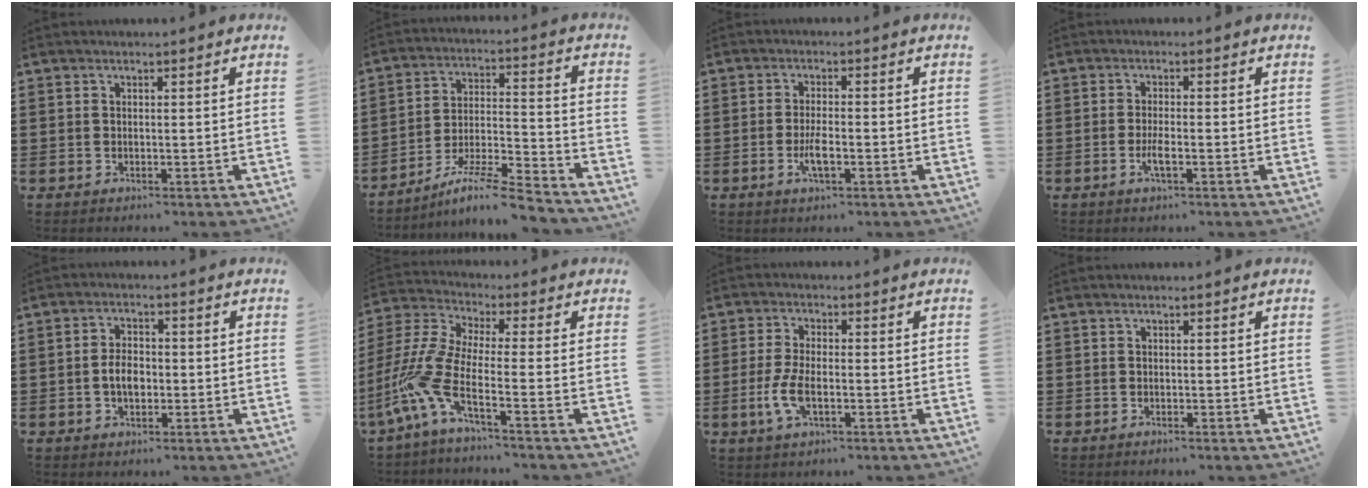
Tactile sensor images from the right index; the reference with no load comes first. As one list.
[{"total": 8.9, "force": [-7.7, 0.1, 4.4], "torque": [-0.076, 0.004, -0.149]}, {"total": 3.5, "force": [-1.3, 1.0, 3.1], "torque": [-0.067, -0.003, -0.027]}, {"total": 2.5, "force": [-1.0, 0.5, 2.2], "torque": [-0.047, -0.003, -0.020]}, {"total": 3.7, "force": [-0.7, 2.1, 3.0], "torque": [-0.050, -0.003, -0.015]}, {"total": 7.7, "force": [-3.8, 2.2, 6.4], "torque": [-0.197, -0.031, -0.091]}, {"total": 5.0, "force": [-1.5, 1.9, 4.3], "torque": [-0.109, -0.010, -0.035]}, {"total": 0.0}]